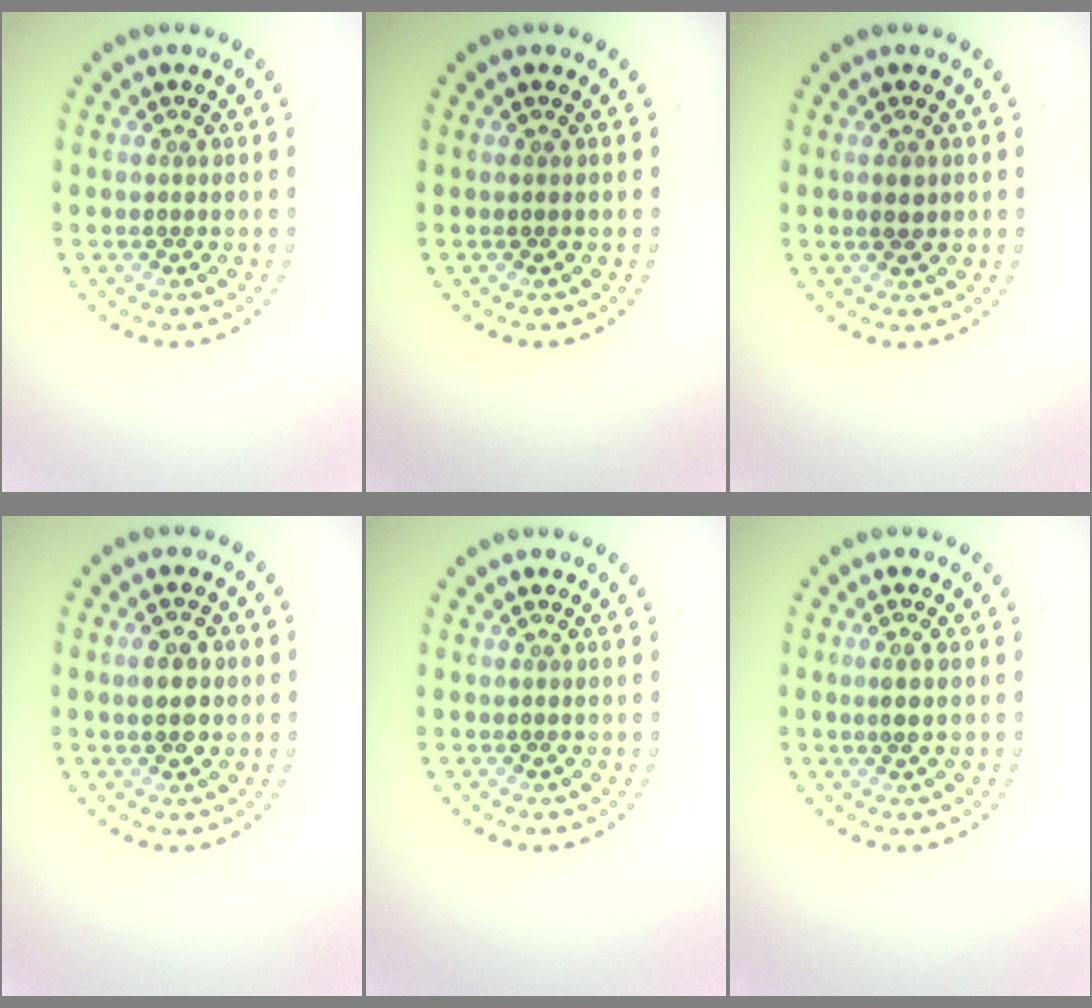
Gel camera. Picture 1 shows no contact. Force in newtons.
{"total": 0.0}
{"total": 1.3, "press": 1.3, "slide": 0.3}
{"total": 3.1, "press": 3.1, "slide": 0.2}
{"total": 0.0}
{"total": 1.2, "press": 1.1, "slide": 0.5}